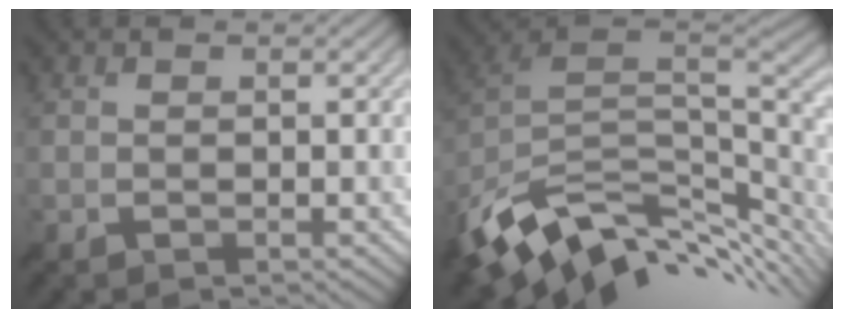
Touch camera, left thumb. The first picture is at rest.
{"total": 14.2, "force": [-5.1, 7.8, 10.7], "torque": [-0.238, -0.010, -0.088]}